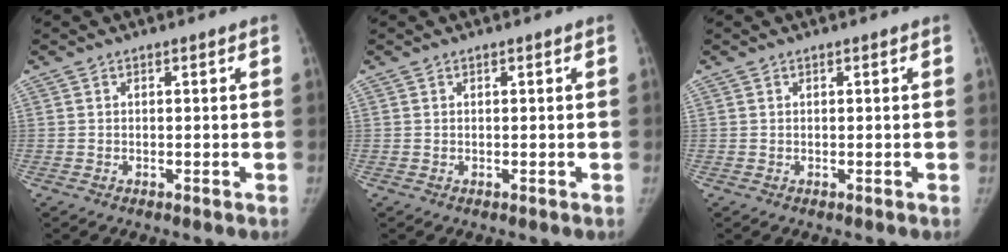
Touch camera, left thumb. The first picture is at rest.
{"total": 0.0}
{"total": 0.0}